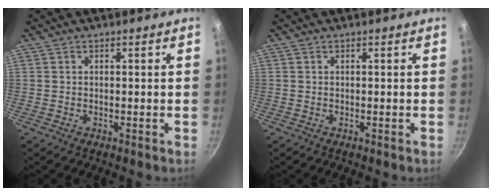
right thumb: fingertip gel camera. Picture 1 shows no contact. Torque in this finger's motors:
{"motor_torque": [-0.01, -0.01, 0.17, 0.03, 0.00]}